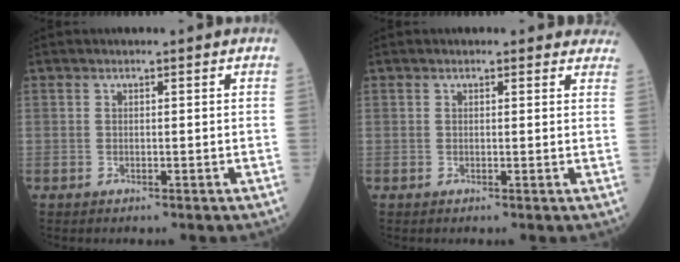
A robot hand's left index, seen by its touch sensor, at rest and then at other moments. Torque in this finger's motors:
{"motor_torque": [0.53, -0.53, 0.10, 0.01]}